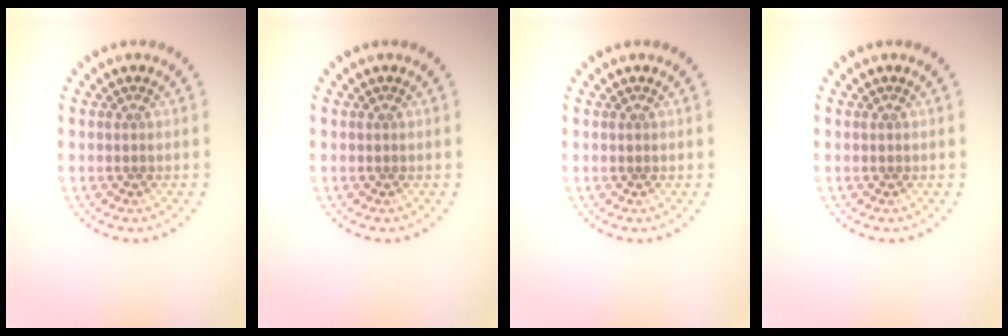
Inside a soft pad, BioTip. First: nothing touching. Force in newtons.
{"total": 0.0}
{"total": 0.0}
{"total": 0.0}